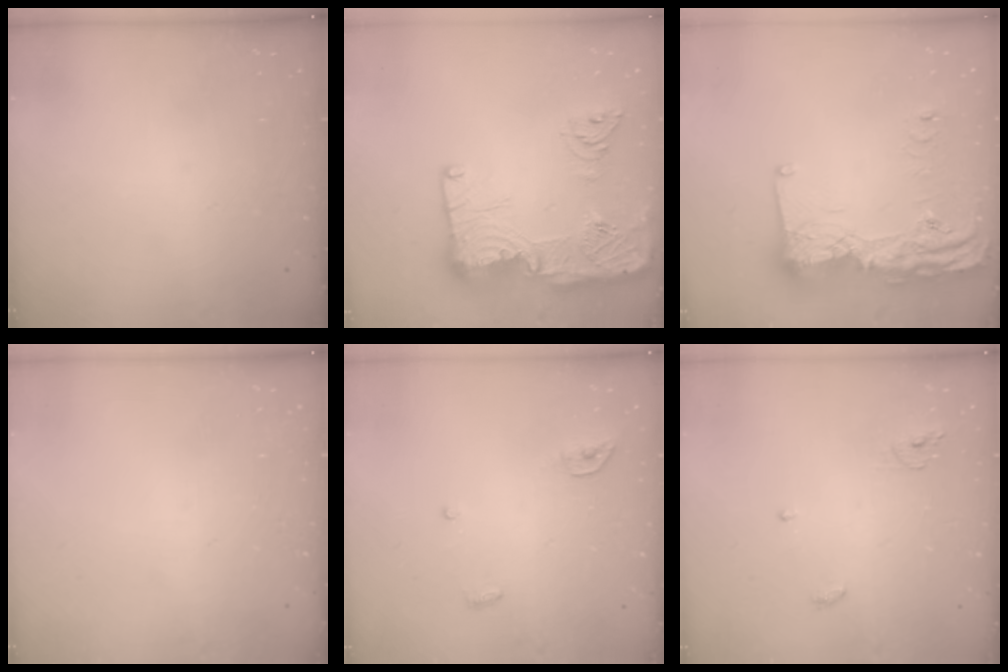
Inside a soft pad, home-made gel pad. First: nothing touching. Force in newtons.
{"total": 23.6, "press": 23.5, "slide": 2.3}
{"total": 20.3, "press": 20.2, "slide": 2.3}
{"total": 0.0}
{"total": 3.5, "press": 3.5, "slide": 0.1}
{"total": 4.0, "press": 4.0, "slide": 0.4}